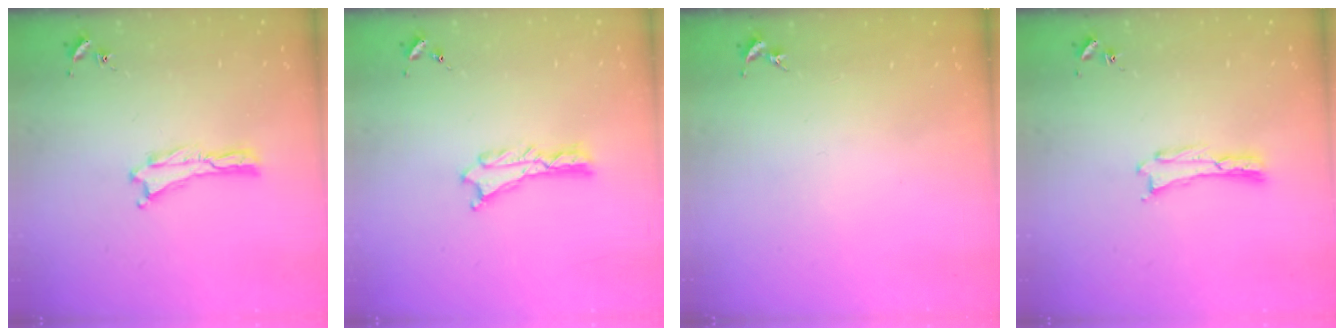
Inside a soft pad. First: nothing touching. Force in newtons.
{"total": 0.7, "press": 0.6, "slide": 0.2}
{"total": 0.0}
{"total": 0.0}